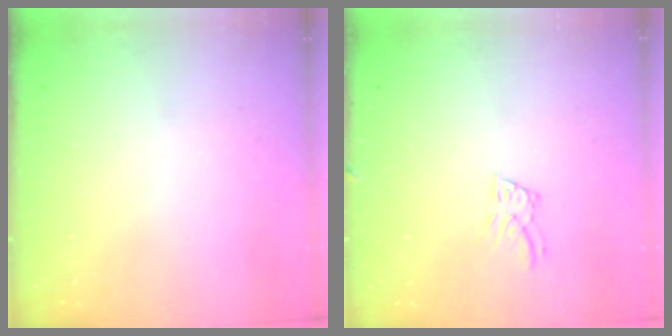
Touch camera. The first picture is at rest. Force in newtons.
{"total": 6.7, "press": 6.7, "slide": 0.4}